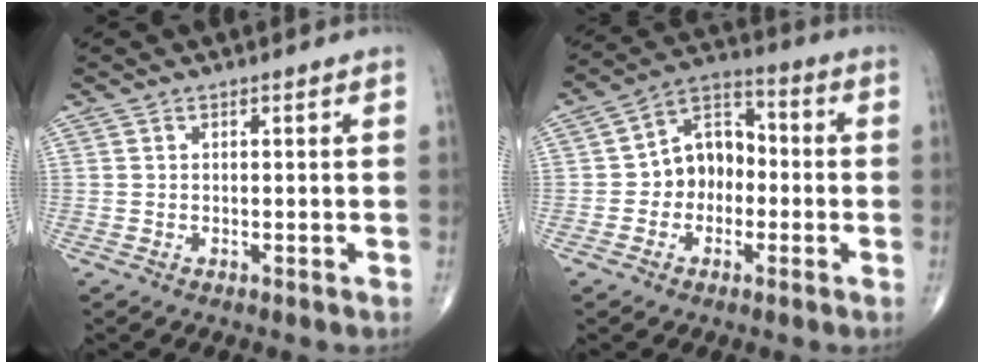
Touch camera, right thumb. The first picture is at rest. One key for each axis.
{"total": 9.9, "fx": -1.3, "fy": 7.6, "fz": 6.3, "tx": -0.067, "ty": 0.038, "tz": -0.038}